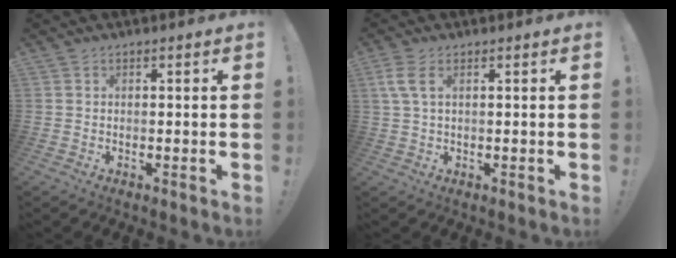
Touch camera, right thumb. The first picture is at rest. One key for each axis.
{"total": 4.9, "fx": 1.9, "fy": 1.9, "fz": 4.1, "tx": -0.086, "ty": 0.001, "tz": 0.035}